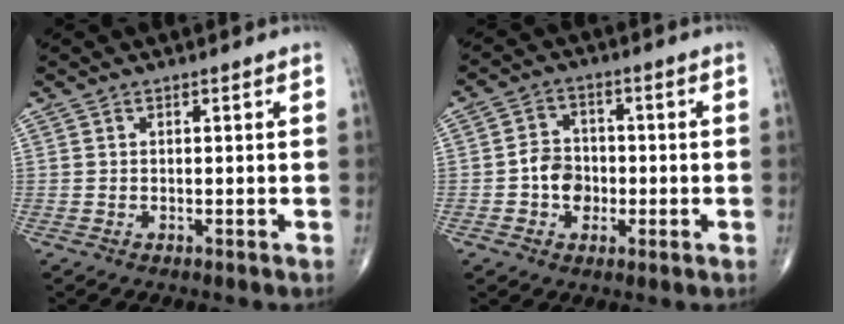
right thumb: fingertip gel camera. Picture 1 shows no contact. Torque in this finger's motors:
{"motor_torque": [1.38, 1.09, 0.16, -0.64, 0.21]}